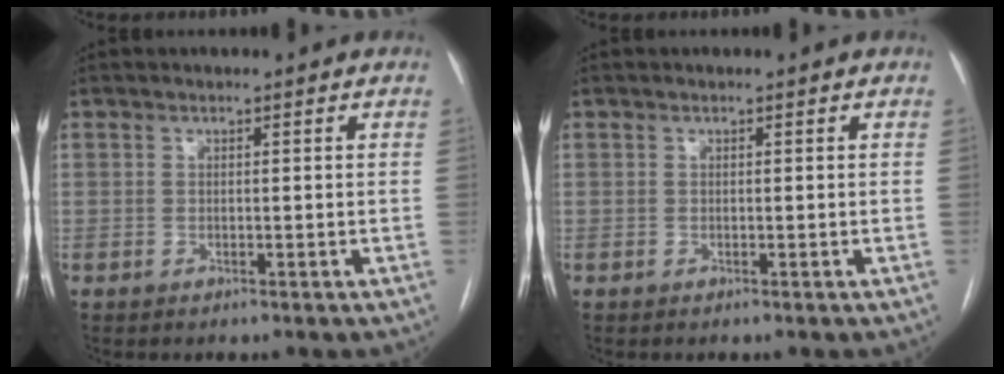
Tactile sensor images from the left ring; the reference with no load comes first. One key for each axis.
{"total": 0.0}